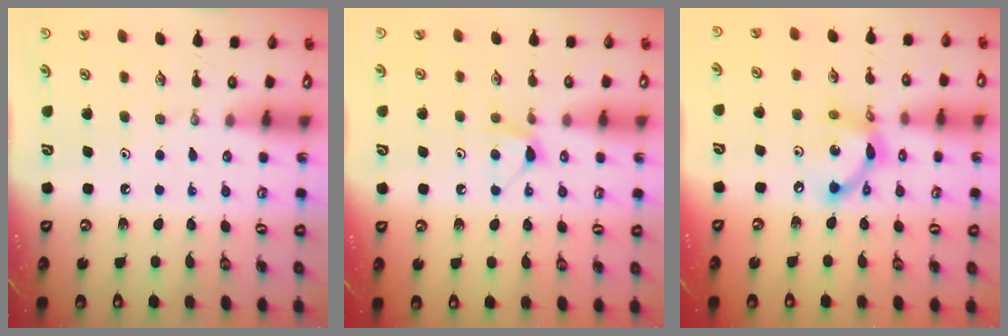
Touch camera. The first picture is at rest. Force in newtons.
{"total": 5.7, "press": 5.6, "slide": 0.8}
{"total": 11.9, "press": 11.9, "slide": 0.7}